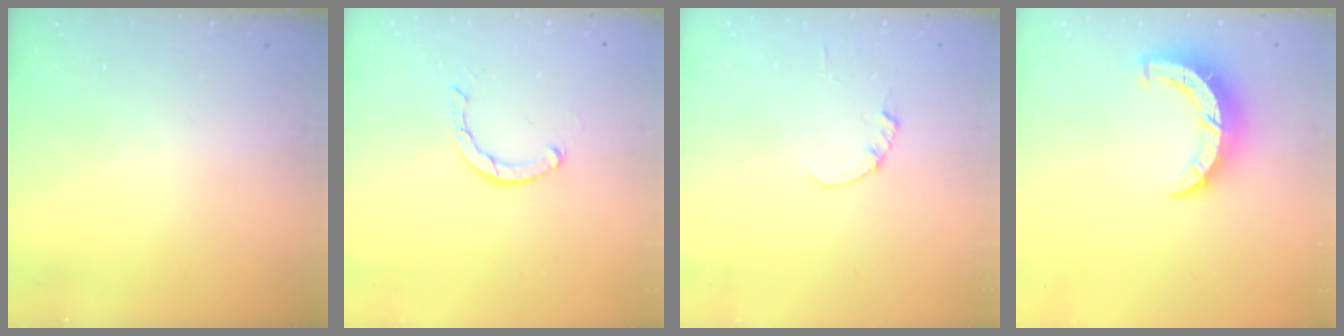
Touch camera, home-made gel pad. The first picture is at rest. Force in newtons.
{"total": 2.5, "press": 2.5, "slide": 0.1}
{"total": 0.0}
{"total": 8.0, "press": 8.0, "slide": 0.3}